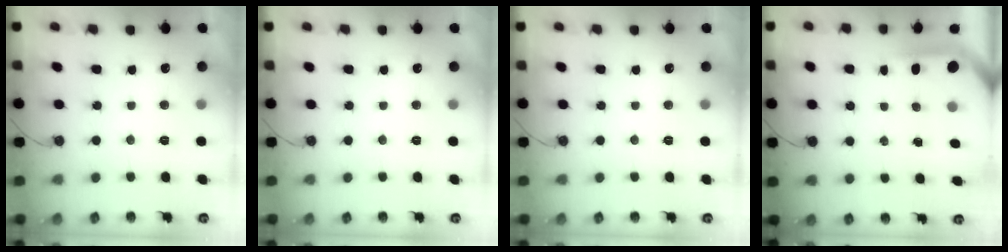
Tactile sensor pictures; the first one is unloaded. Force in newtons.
{"total": 0.0}
{"total": 0.0}
{"total": 3.5, "press": 3.5, "slide": 0.3}